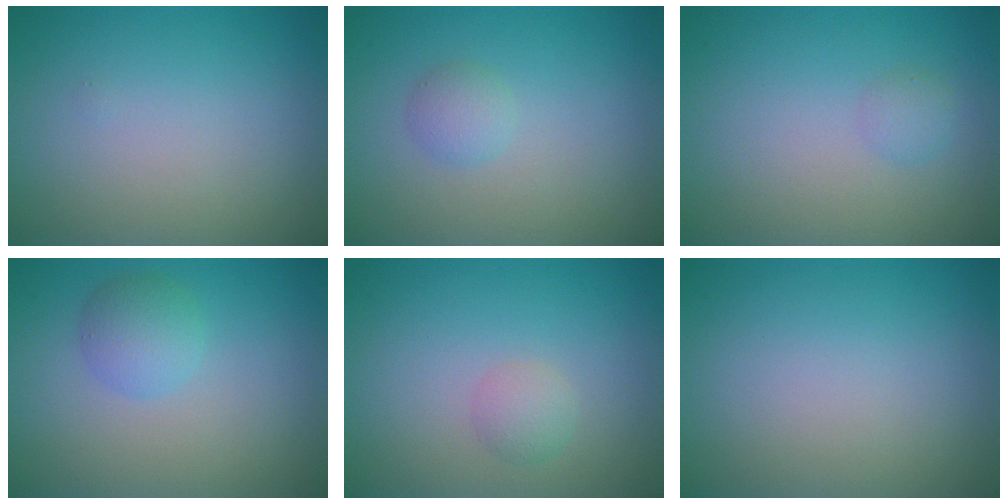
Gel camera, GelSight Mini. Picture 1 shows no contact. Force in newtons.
{"total": 1.4, "press": 1.4, "slide": 0.0}
{"total": 1.1, "press": 1.1, "slide": 0.1}
{"total": 2.4, "press": 2.4, "slide": 0.0}
{"total": 1.4, "press": 1.4, "slide": 0.0}
{"total": 0.0}